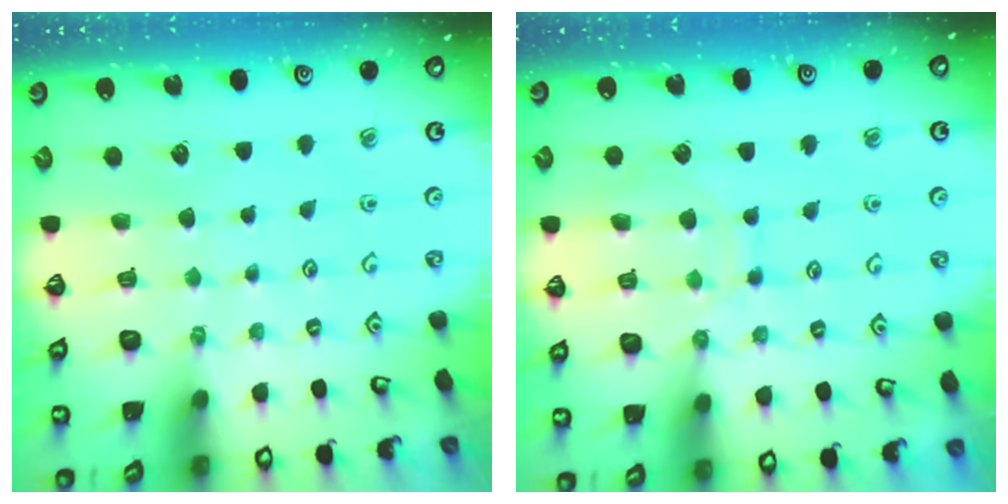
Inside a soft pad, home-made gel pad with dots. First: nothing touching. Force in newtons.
{"total": 9.9, "press": 9.9, "slide": 0.8}